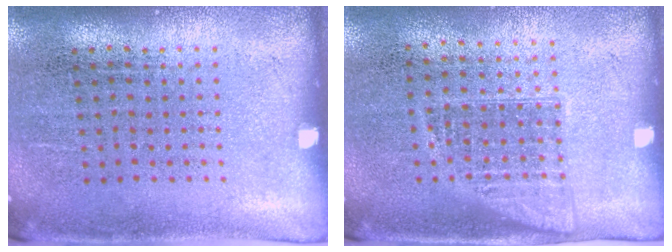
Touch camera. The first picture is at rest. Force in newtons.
{"total": 1.1, "press": 1.0, "slide": 0.6}